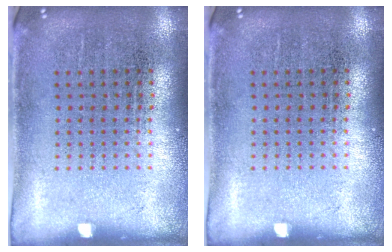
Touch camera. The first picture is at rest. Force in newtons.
{"total": 0.0}